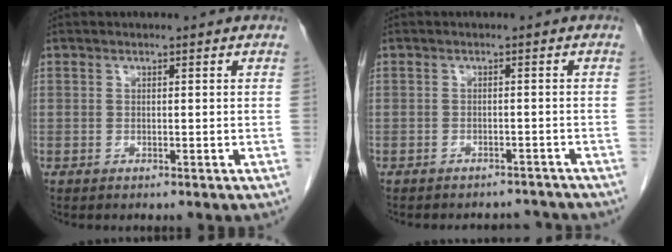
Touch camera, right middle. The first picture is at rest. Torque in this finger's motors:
{"motor_torque": [0.05, -0.05, 0.02, 0.00]}